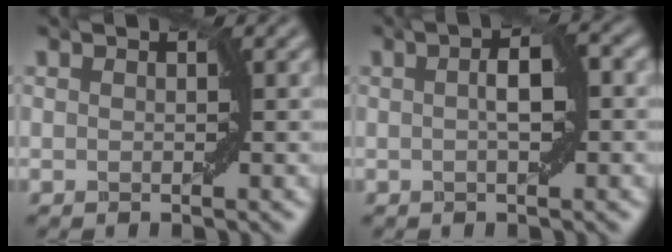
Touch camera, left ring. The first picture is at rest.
{"total": 3.2, "force": [0.2, 0.9, 3.0], "torque": [-0.051, 0.007, 0.001]}